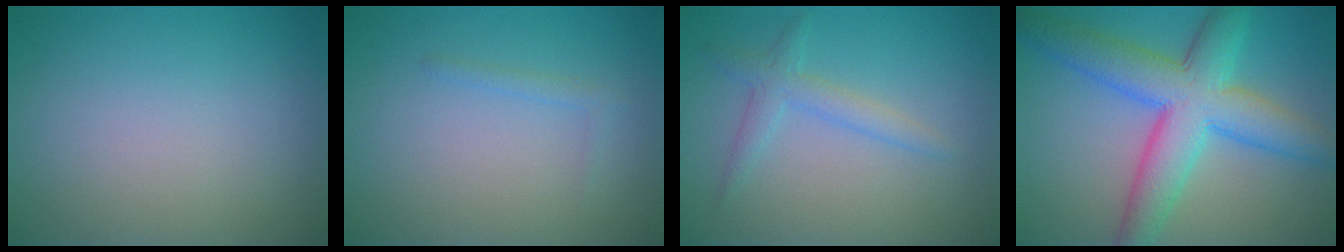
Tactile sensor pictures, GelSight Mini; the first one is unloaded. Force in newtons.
{"total": 0.8, "press": 0.8, "slide": 0.1}
{"total": 2.2, "press": 2.2, "slide": 0.1}
{"total": 8.6, "press": 8.6, "slide": 0.1}